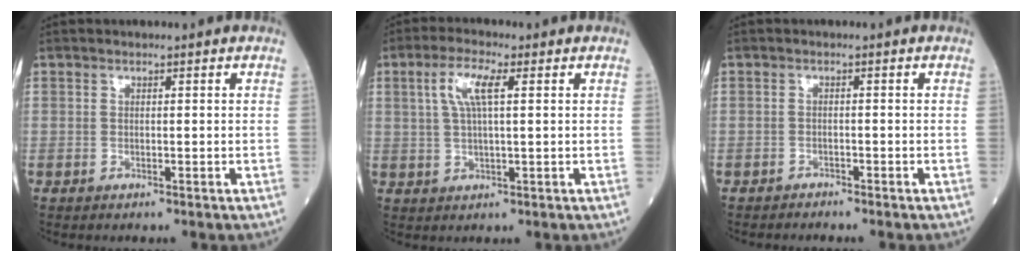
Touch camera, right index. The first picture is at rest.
{"total": 5.6, "force": [1.8, 1.1, 5.2], "torque": [-0.111, 0.011, 0.038]}
{"total": 0.9, "force": [-0.9, 0.0, -0.2], "torque": [-0.003, -0.005, -0.016]}